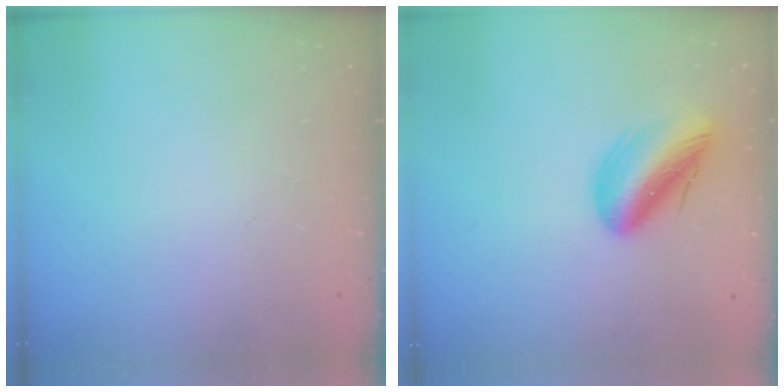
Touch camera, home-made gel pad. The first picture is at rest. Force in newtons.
{"total": 14.4, "press": 14.0, "slide": 3.3}